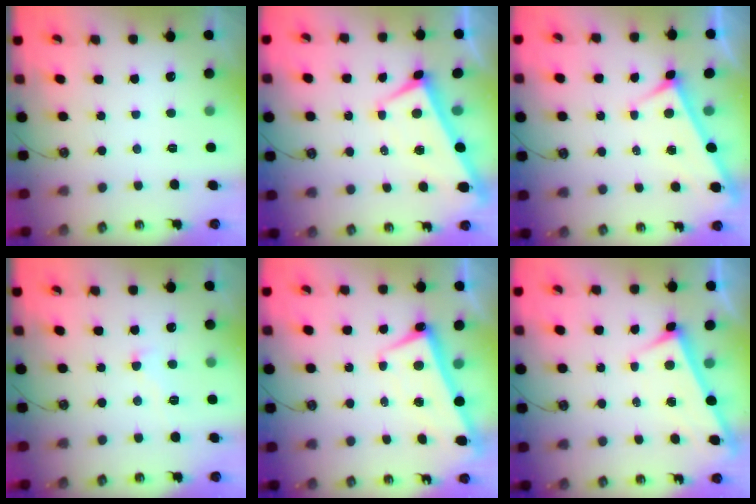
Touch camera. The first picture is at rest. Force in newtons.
{"total": 2.2, "press": 2.1, "slide": 0.6}
{"total": 4.1, "press": 4.1, "slide": 0.3}
{"total": 2.2, "press": 2.1, "slide": 0.6}
{"total": 2.7, "press": 2.7, "slide": 0.4}
{"total": 3.0, "press": 3.0, "slide": 0.1}